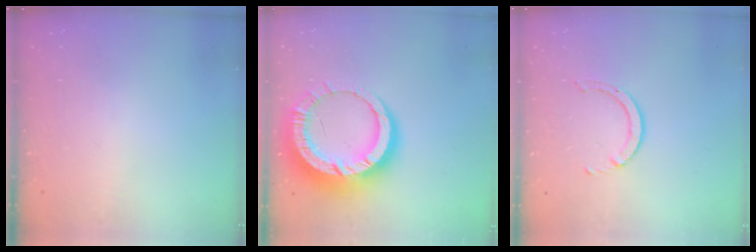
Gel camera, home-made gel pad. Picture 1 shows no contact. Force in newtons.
{"total": 17.1, "press": 17.0, "slide": 1.9}
{"total": 2.5, "press": 2.5, "slide": 0.2}